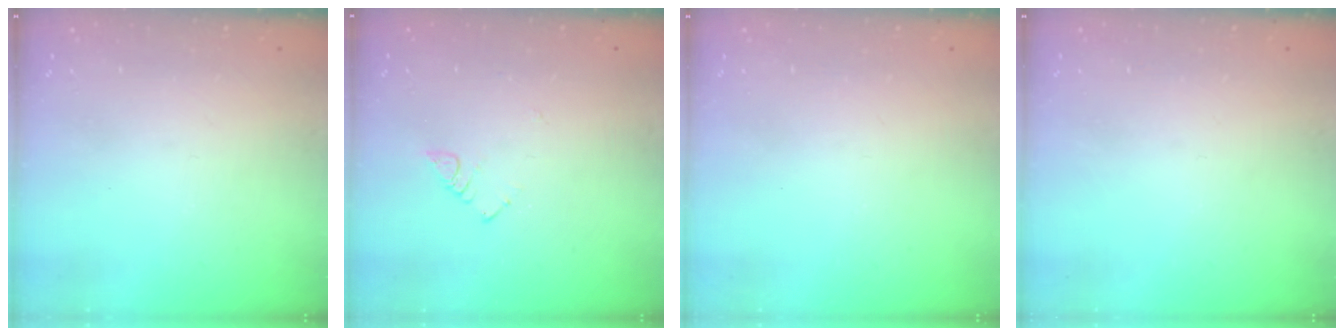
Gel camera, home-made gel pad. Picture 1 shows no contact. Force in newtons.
{"total": 3.0, "press": 2.9, "slide": 0.4}
{"total": 2.1, "press": 2.0, "slide": 0.4}
{"total": 0.0}